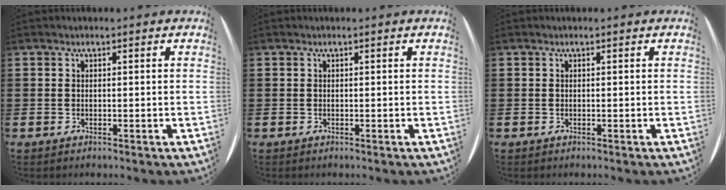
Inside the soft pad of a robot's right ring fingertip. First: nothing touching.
{"total": 0.0}
{"total": 0.0}